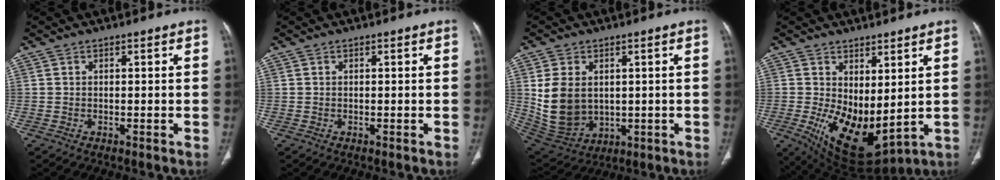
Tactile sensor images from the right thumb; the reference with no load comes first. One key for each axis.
{"total": 0.0}
{"total": 12.4, "fx": 1.5, "fy": 9.1, "fz": 8.3, "tx": -0.150, "ty": -0.011, "tz": 0.055}
{"total": 13.1, "fx": 0.7, "fy": 6.8, "fz": 11.2, "tx": -0.181, "ty": -0.027, "tz": 0.039}